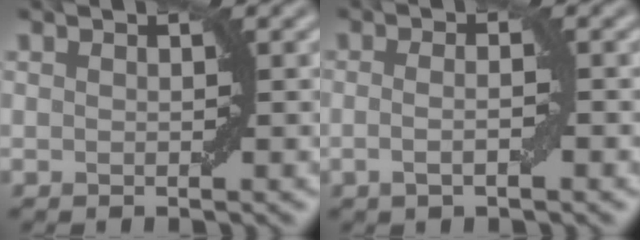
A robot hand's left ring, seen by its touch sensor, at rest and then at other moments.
{"total": 2.1, "force": [-0.5, 0.6, 2.0], "torque": [-0.035, 0.000, -0.011]}